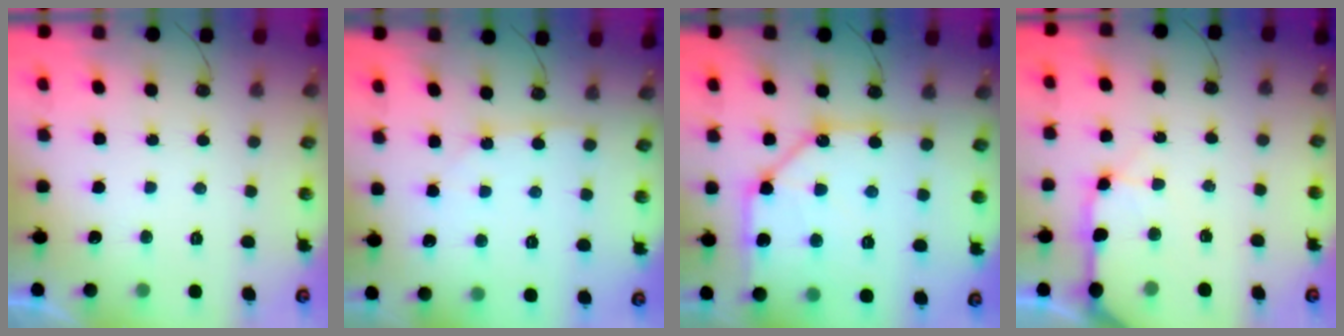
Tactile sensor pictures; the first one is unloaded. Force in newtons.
{"total": 1.9, "press": 1.9, "slide": 0.2}
{"total": 14.2, "press": 14.1, "slide": 1.7}
{"total": 12.3, "press": 12.1, "slide": 1.8}